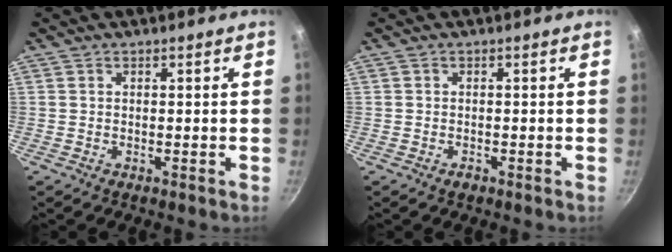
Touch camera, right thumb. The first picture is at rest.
{"total": 1.1, "force": [-0.7, 0.7, 0.5], "torque": [-0.008, 0.004, -0.012]}